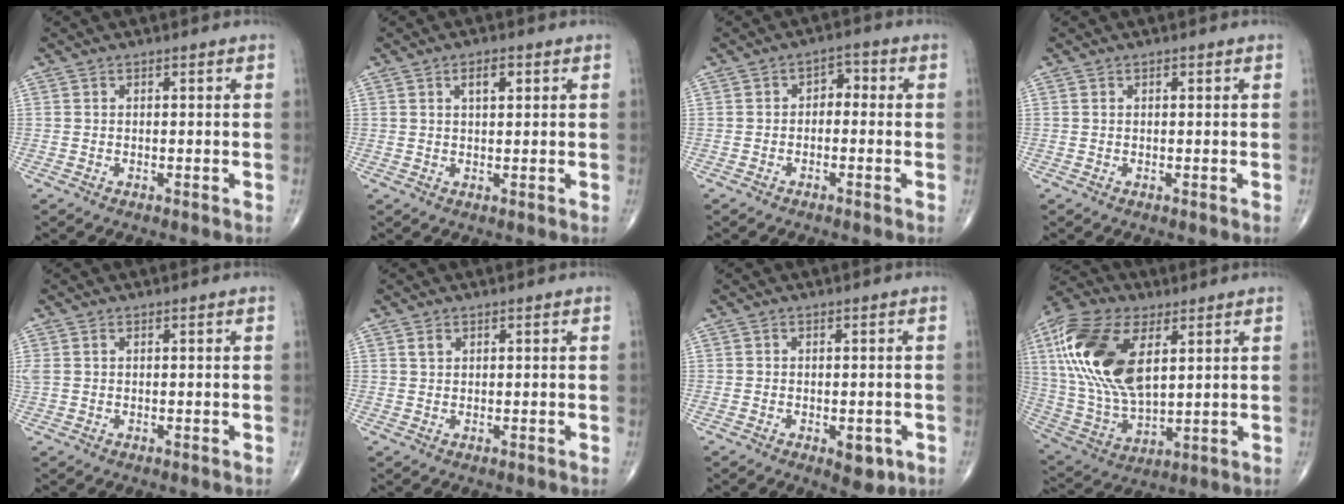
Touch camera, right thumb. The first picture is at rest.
{"total": 3.2, "force": [1.4, 1.4, 2.6], "torque": [-0.035, -0.003, 0.021]}
{"total": 3.1, "force": [-0.4, 2.2, 2.2], "torque": [-0.012, 0.020, -0.019]}
{"total": 0.6, "force": [0.3, 0.3, 0.5], "torque": [-0.006, 0.002, 0.004]}
{"total": 1.9, "force": [0.7, 1.2, 1.4], "torque": [-0.050, 0.016, 0.023]}
{"total": 1.2, "force": [0.7, 0.8, 0.6], "torque": [-0.008, 0.000, 0.014]}
{"total": 4.1, "force": [-1.5, 2.1, 3.2], "torque": [-0.027, 0.000, -0.014]}
{"total": 22.4, "force": [7.0, 11.7, 17.7], "torque": [-0.358, -0.017, 0.129]}